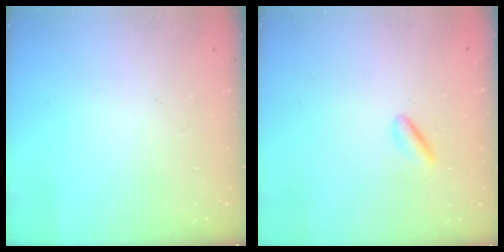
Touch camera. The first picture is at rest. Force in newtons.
{"total": 2.7, "press": 2.5, "slide": 0.9}